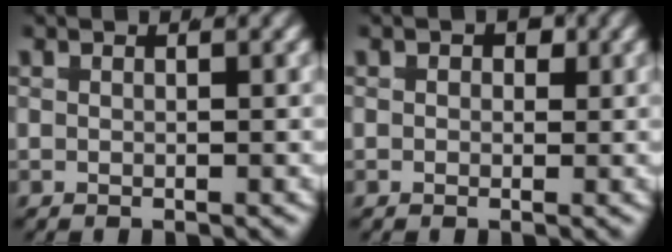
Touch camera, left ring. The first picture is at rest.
{"total": 1.0, "force": [-0.2, 0.9, 0.5], "torque": [-0.009, -0.006, 0.000]}